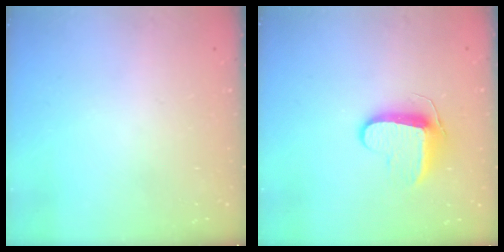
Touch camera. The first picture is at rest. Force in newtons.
{"total": 9.4, "press": 9.4, "slide": 0.2}